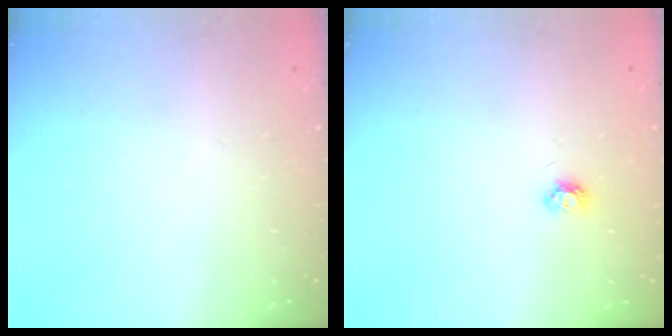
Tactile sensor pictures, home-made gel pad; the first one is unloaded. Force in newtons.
{"total": 4.2, "press": 4.2, "slide": 0.6}